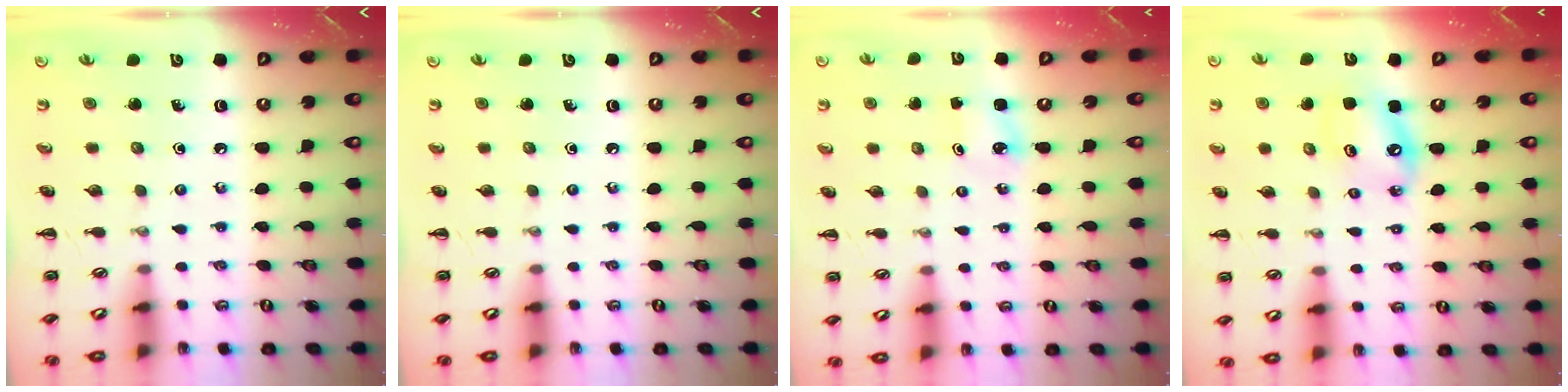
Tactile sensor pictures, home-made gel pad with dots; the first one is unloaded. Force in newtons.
{"total": 0.0}
{"total": 1.5, "press": 1.5, "slide": 0.3}
{"total": 7.1, "press": 6.9, "slide": 1.5}